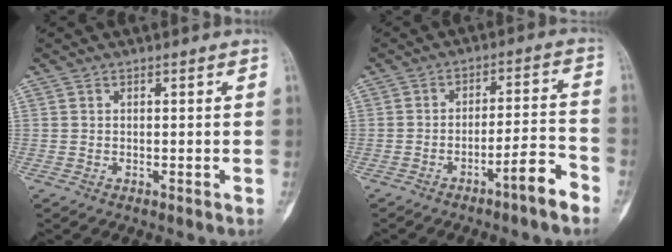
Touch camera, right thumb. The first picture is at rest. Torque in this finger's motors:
{"motor_torque": [0.47, 0.62, -0.08, -0.04, 0.00]}